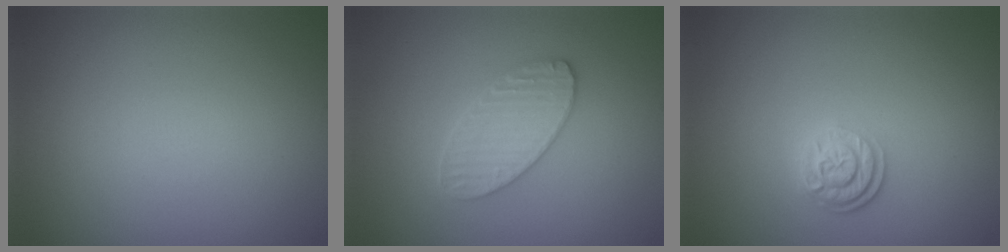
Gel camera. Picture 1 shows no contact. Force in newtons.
{"total": 3.2, "press": 3.2, "slide": 0.3}
{"total": 2.6, "press": 1.9, "slide": 1.7}